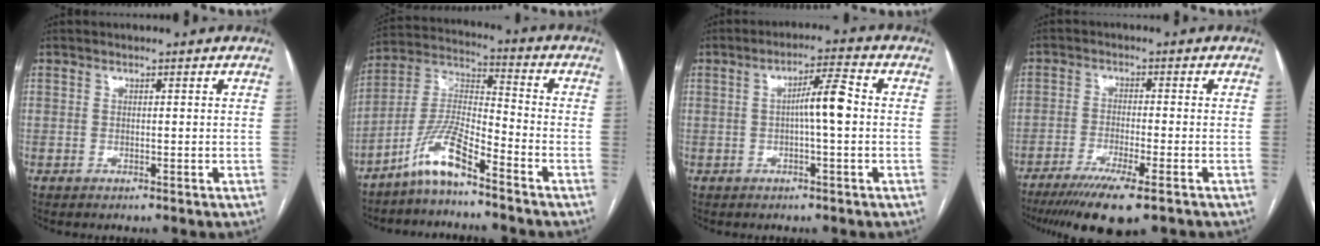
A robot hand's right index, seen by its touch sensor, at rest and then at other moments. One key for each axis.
{"total": 9.3, "fx": -6.7, "fy": 1.0, "fz": 6.3, "tx": -0.140, "ty": 0.003, "tz": -0.136}
{"total": 5.4, "fx": -0.2, "fy": 0.4, "fz": 5.3, "tx": -0.088, "ty": 0.013, "tz": -0.002}
{"total": 11.0, "fx": -7.9, "fy": 0.9, "fz": 7.6, "tx": -0.120, "ty": -0.026, "tz": -0.123}